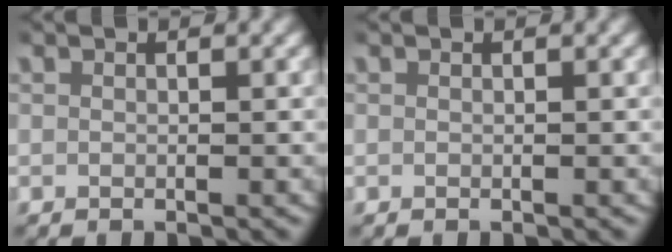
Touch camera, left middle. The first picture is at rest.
{"total": 0.0}